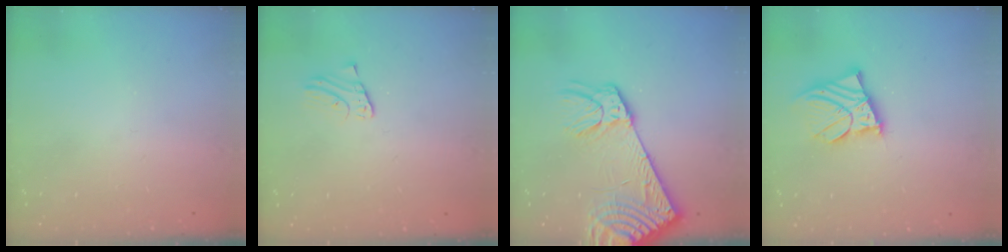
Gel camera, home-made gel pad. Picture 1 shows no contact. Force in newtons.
{"total": 1.6, "press": 1.6, "slide": 0.1}
{"total": 21.2, "press": 20.7, "slide": 4.6}
{"total": 10.7, "press": 10.6, "slide": 1.4}